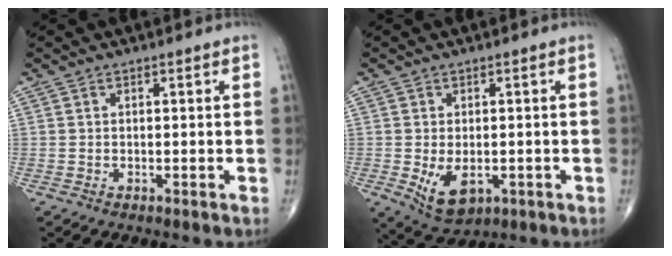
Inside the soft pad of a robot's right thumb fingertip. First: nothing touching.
{"total": 7.0, "force": [-1.6, 4.2, 5.3], "torque": [-0.081, -0.009, -0.012]}